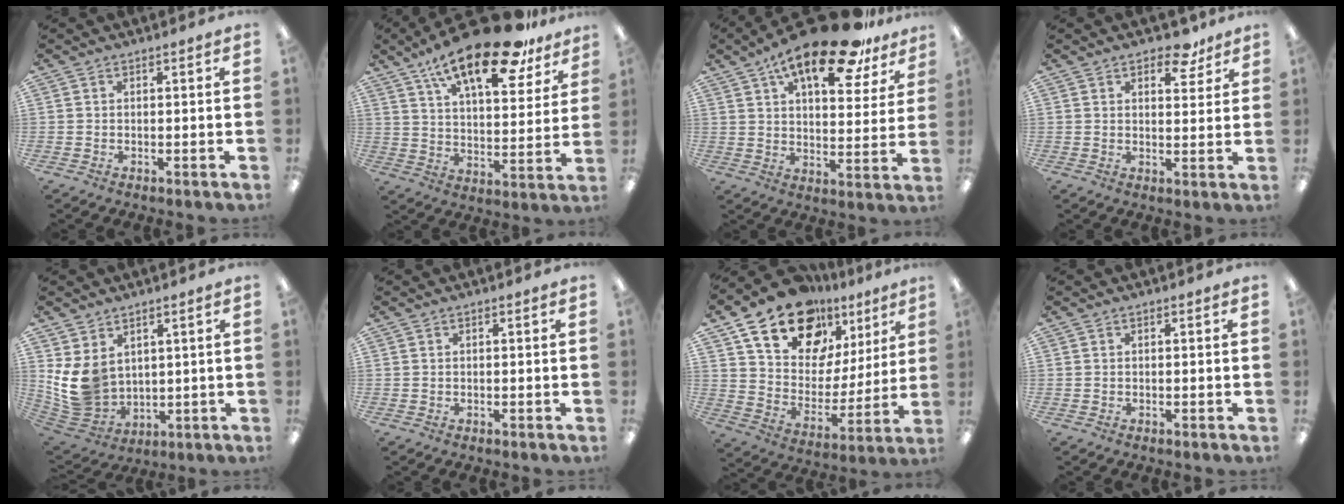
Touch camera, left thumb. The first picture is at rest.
{"total": 21.4, "force": [14.9, 7.3, 13.5], "torque": [-0.213, -0.088, 0.248]}
{"total": 19.4, "force": [13.0, 6.8, 12.7], "torque": [-0.193, -0.071, 0.212]}
{"total": 6.9, "force": [5.0, 3.2, 3.5], "torque": [-0.023, -0.029, 0.081]}
{"total": 10.6, "force": [3.0, 8.5, 5.6], "torque": [-0.140, -0.024, 0.063]}
{"total": 0.0}
{"total": 20.2, "force": [13.9, 11.7, 8.8], "torque": [-0.165, -0.080, 0.254]}
{"total": 0.0}